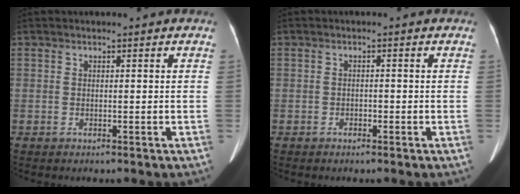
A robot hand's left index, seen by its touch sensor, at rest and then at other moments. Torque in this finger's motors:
{"motor_torque": [-0.05, 0.02, 0.04, -0.01]}